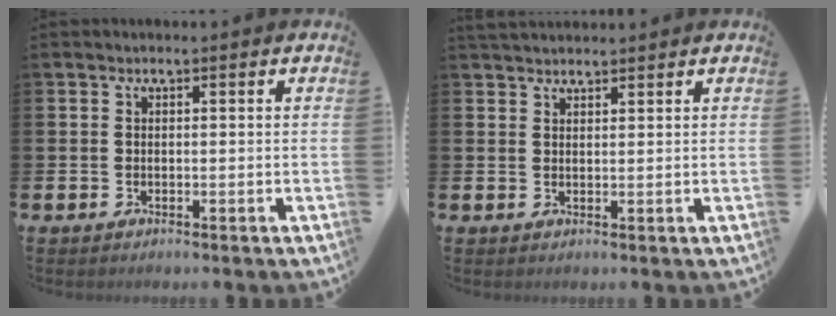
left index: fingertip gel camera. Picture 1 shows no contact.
{"total": 2.0, "force": [2.0, 0.5, 0.2], "torque": [-0.001, -0.006, 0.035]}